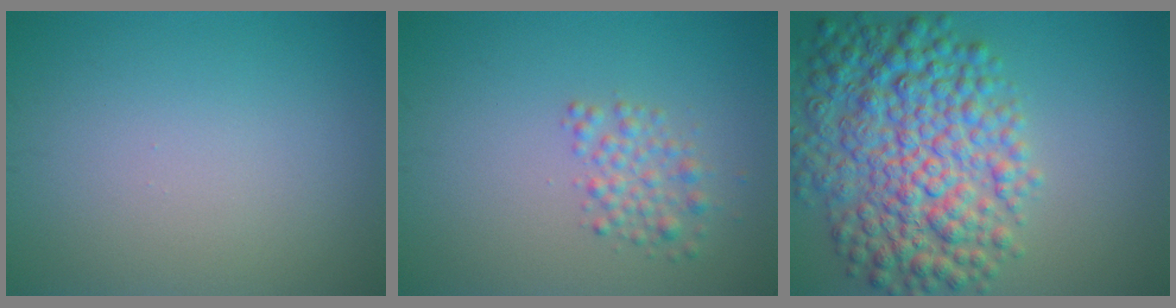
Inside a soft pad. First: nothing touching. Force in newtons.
{"total": 2.2, "press": 2.2, "slide": 0.1}
{"total": 9.5, "press": 9.5, "slide": 0.1}